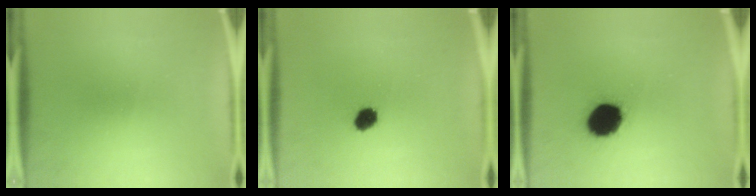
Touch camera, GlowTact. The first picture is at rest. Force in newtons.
{"total": 4.2}
{"total": 13.6}